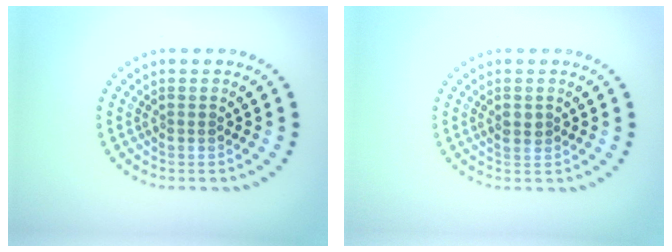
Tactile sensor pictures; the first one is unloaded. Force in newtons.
{"total": 1.2, "press": 1.1, "slide": 0.2}